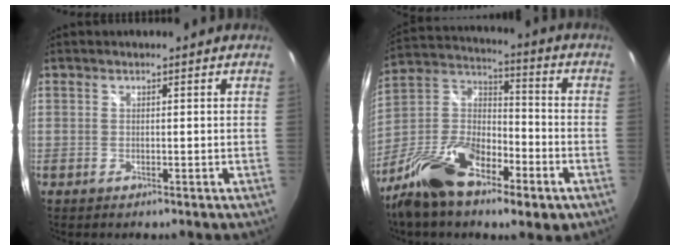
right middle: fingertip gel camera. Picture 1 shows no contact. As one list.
[{"total": 20.2, "force": [-11.0, 8.9, 14.4], "torque": [-0.294, -0.013, -0.202]}]